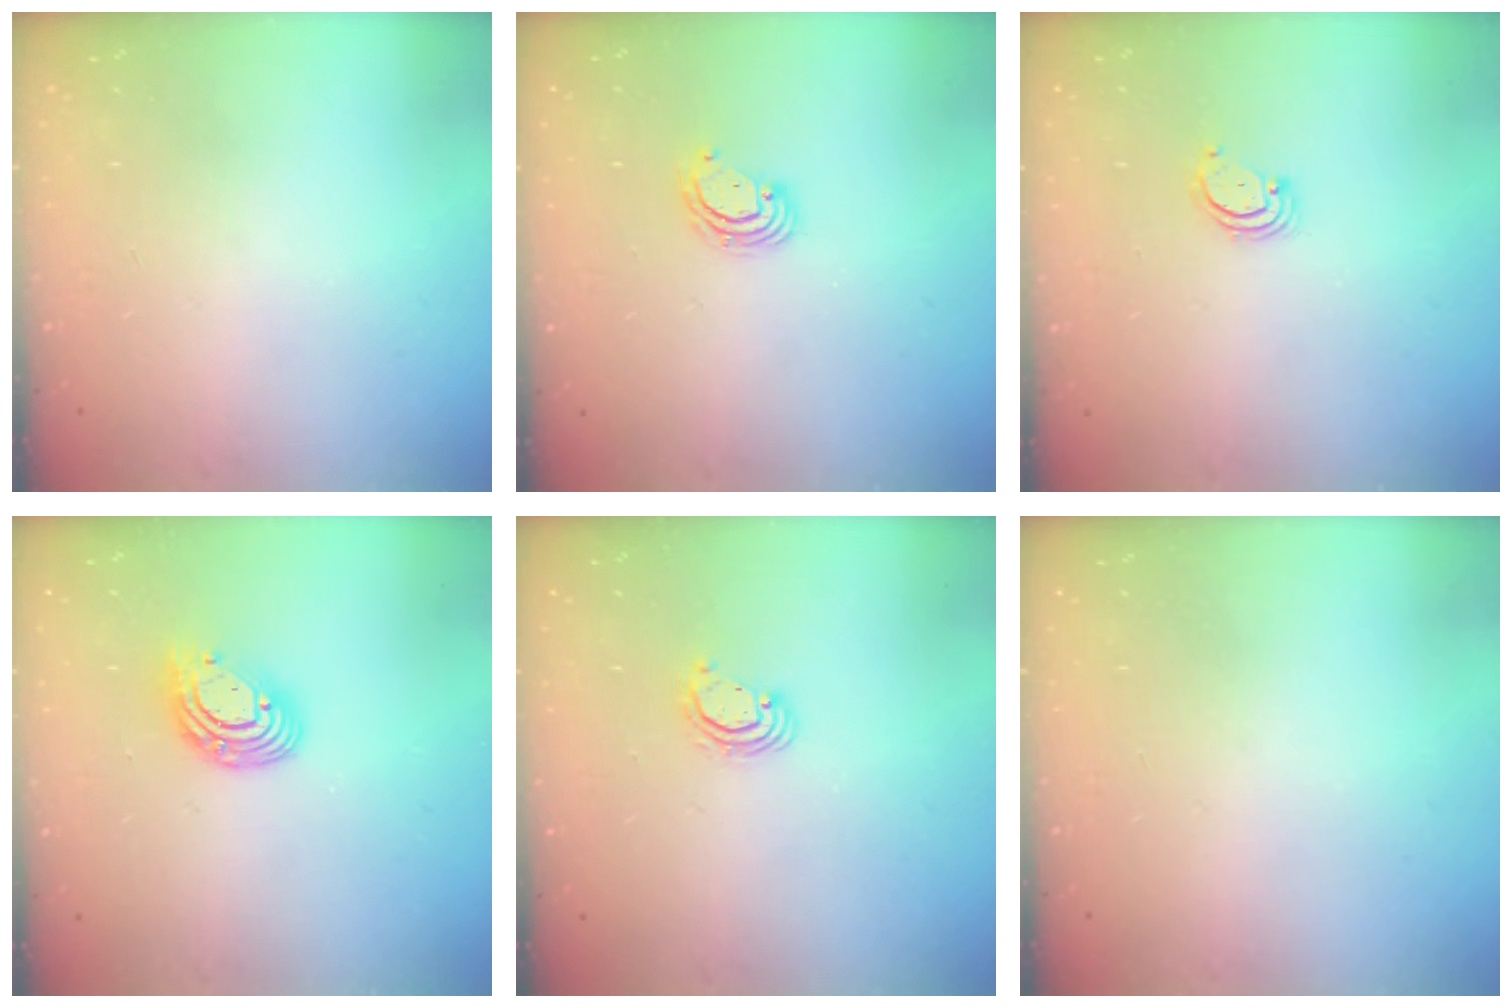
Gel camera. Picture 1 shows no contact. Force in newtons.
{"total": 3.8, "press": 3.8, "slide": 0.1}
{"total": 2.5, "press": 2.5, "slide": 0.3}
{"total": 9.4, "press": 9.4, "slide": 0.8}
{"total": 3.3, "press": 3.3, "slide": 0.2}
{"total": 0.0}